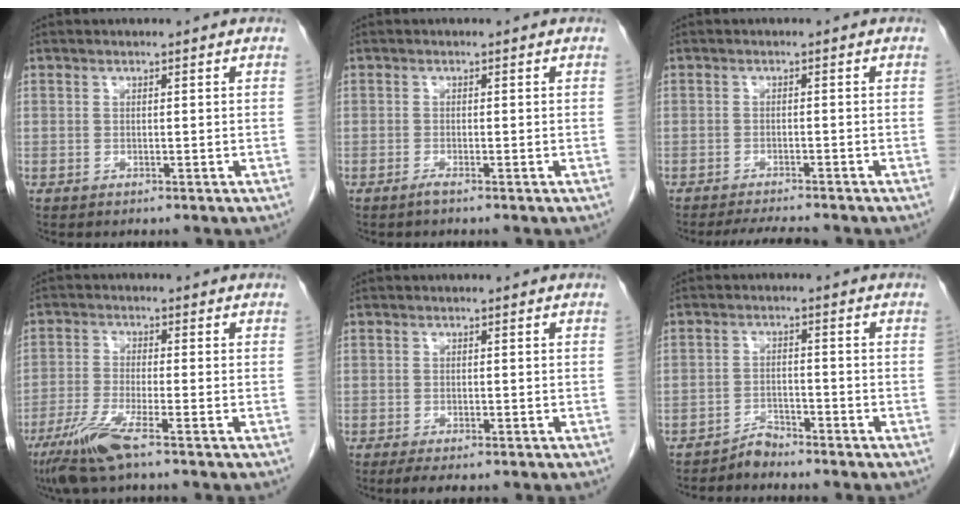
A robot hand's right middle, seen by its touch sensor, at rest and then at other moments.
{"total": 0.8, "force": [-0.6, -0.2, 0.5], "torque": [-0.009, 0.000, -0.012]}
{"total": 5.3, "force": [-4.9, 0.3, 2.1], "torque": [-0.033, -0.015, -0.075]}
{"total": 6.9, "force": [-4.5, 0.0, 5.3], "torque": [-0.111, -0.021, -0.089]}
{"total": 2.8, "force": [-2.0, 0.7, 1.8], "torque": [-0.035, -0.011, -0.030]}
{"total": 2.3, "force": [-2.3, 0.3, -0.2], "torque": [0.010, -0.006, -0.042]}